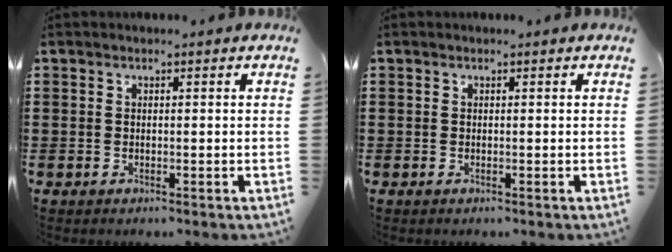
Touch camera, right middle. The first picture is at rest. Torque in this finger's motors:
{"motor_torque": [-0.05, -0.03, 0.23, -0.01]}